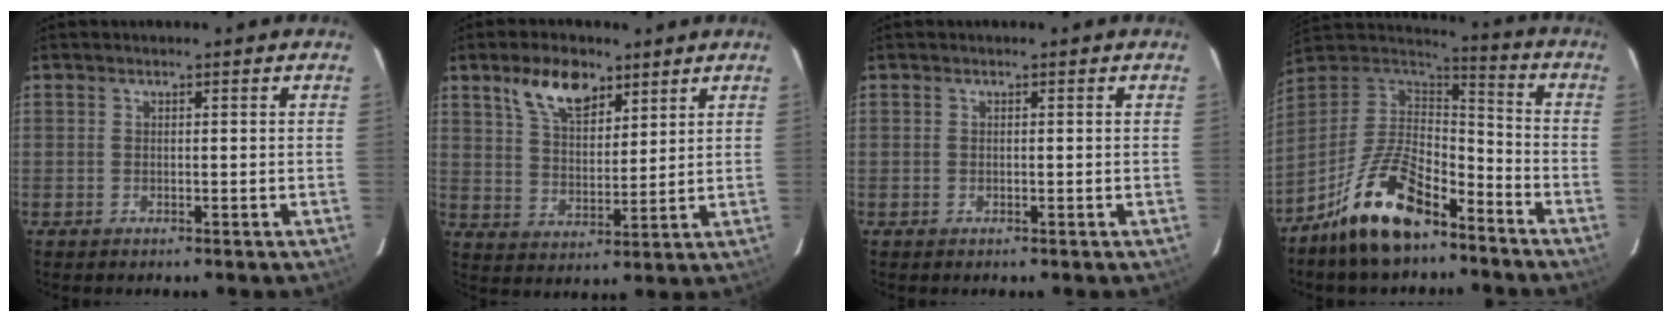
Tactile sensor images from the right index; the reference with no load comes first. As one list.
[{"total": 9.8, "force": [6.1, 4.8, 5.9], "torque": [-0.103, 0.011, 0.115]}, {"total": 0.0}, {"total": 17.9, "force": [-11.8, 7.5, 11.2], "torque": [-0.233, 0.006, -0.213]}]